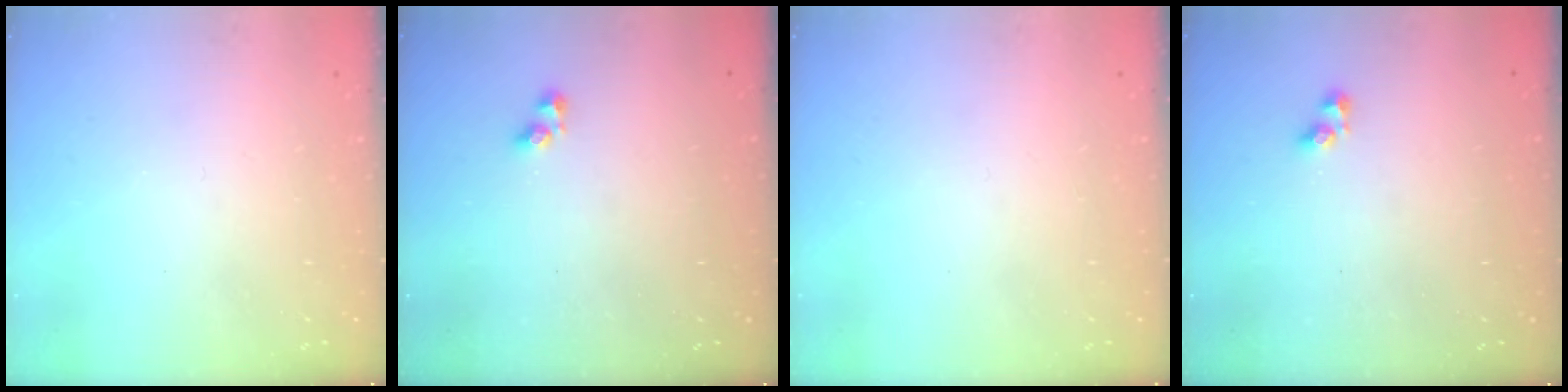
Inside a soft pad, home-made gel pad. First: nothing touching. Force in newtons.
{"total": 3.0, "press": 3.0, "slide": 0.4}
{"total": 0.0}
{"total": 3.0, "press": 3.0, "slide": 0.4}